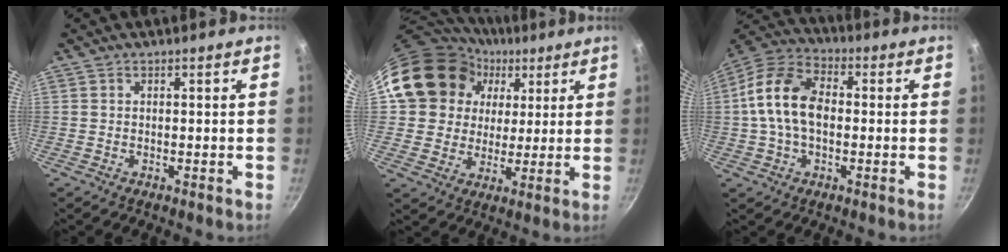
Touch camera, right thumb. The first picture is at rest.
{"total": 17.4, "force": [6.2, 14.9, 6.6], "torque": [-0.106, 0.013, 0.108]}
{"total": 13.7, "force": [0.2, 8.7, 10.5], "torque": [-0.184, 0.034, -0.013]}